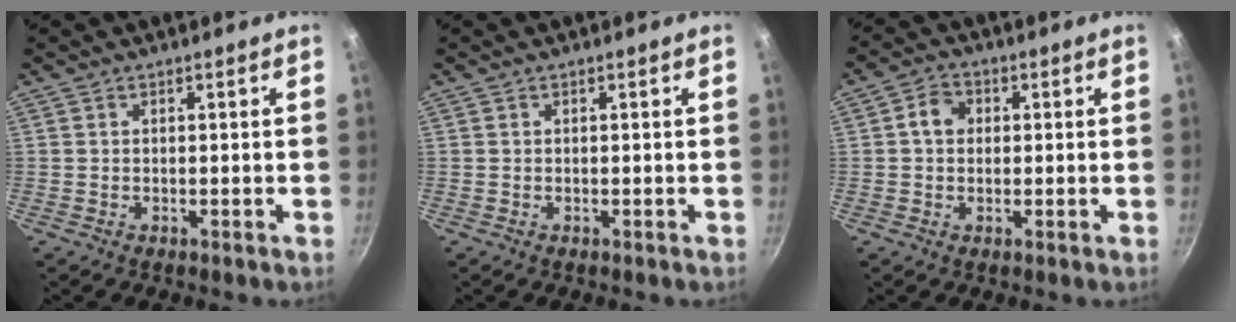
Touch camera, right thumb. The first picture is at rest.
{"total": 0.0}
{"total": 4.4, "force": [0.6, 3.6, 2.4], "torque": [-0.024, 0.011, 0.002]}